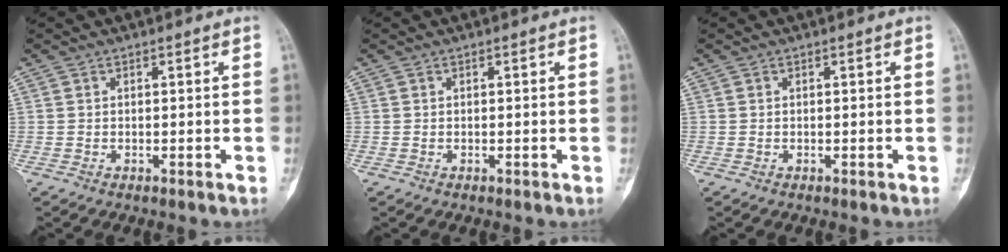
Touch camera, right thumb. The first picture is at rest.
{"total": 0.0}
{"total": 0.0}